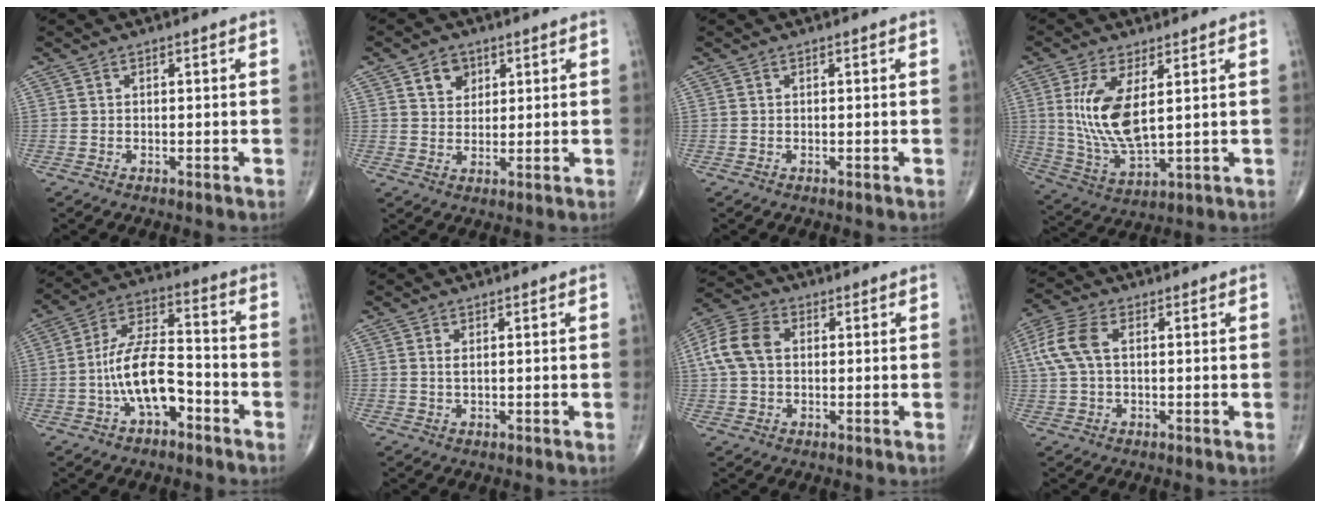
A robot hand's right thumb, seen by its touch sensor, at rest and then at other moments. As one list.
[{"total": 4.9, "force": [2.4, 3.7, 2.1], "torque": [-0.013, -0.012, 0.041]}, {"total": 0.0}, {"total": 12.6, "force": [2.8, 5.2, 11.1], "torque": [-0.227, -0.021, 0.070]}, {"total": 12.2, "force": [-4.2, 5.9, 9.8], "torque": [-0.177, 0.049, -0.081]}, {"total": 1.2, "force": [0.4, 0.4, 1.0], "torque": [-0.022, -0.001, 0.010]}, {"total": 9.1, "force": [1.3, 6.5, 6.3], "torque": [-0.134, 0.023, 0.019]}, {"total": 8.3, "force": [1.5, 4.6, 6.7], "torque": [-0.170, 0.022, 0.029]}]